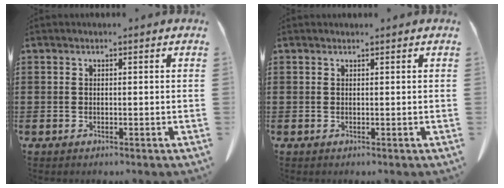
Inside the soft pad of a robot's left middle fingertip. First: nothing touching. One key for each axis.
{"total": 0.0}